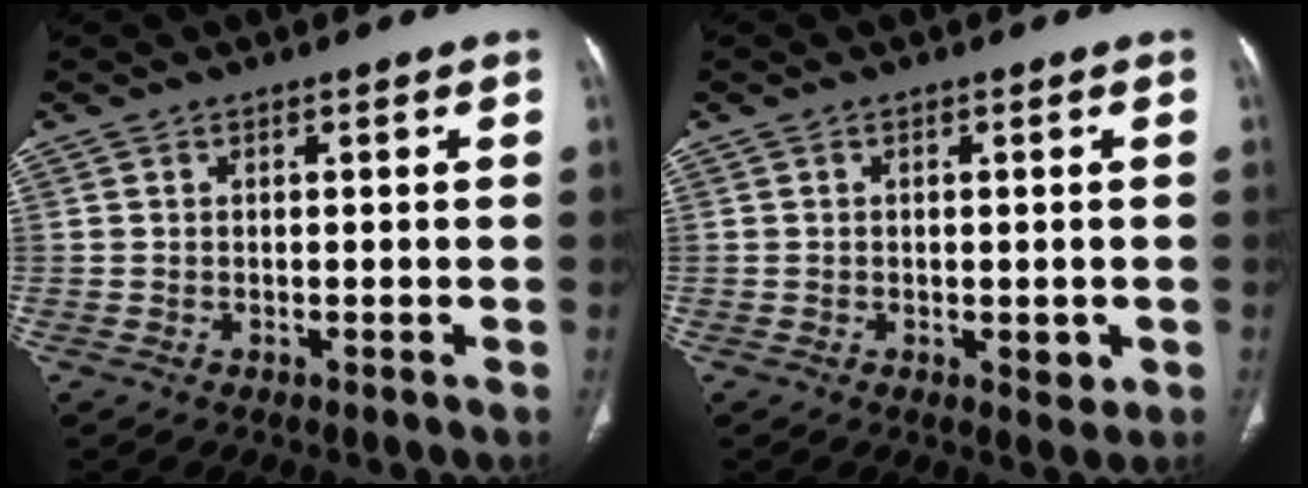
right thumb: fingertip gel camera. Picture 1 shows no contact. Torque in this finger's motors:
{"motor_torque": [0.28, 1.19, -0.22, 0.11, 0.11]}